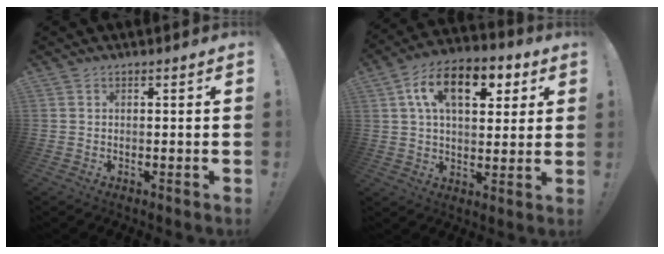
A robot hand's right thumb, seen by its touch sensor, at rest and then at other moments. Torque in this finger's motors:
{"motor_torque": [0.82, 0.85, 0.69, 0.20, 0.13]}